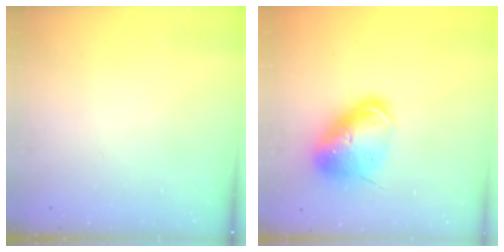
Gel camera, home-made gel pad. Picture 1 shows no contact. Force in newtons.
{"total": 15.1, "press": 14.9, "slide": 2.9}